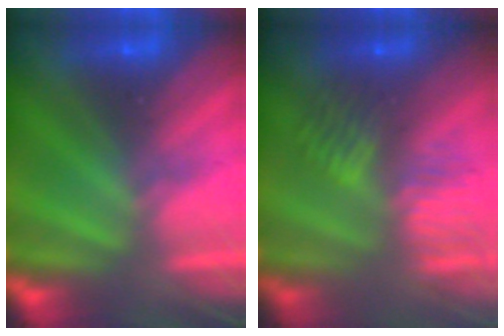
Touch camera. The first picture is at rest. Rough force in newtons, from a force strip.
{"total": 8.7}